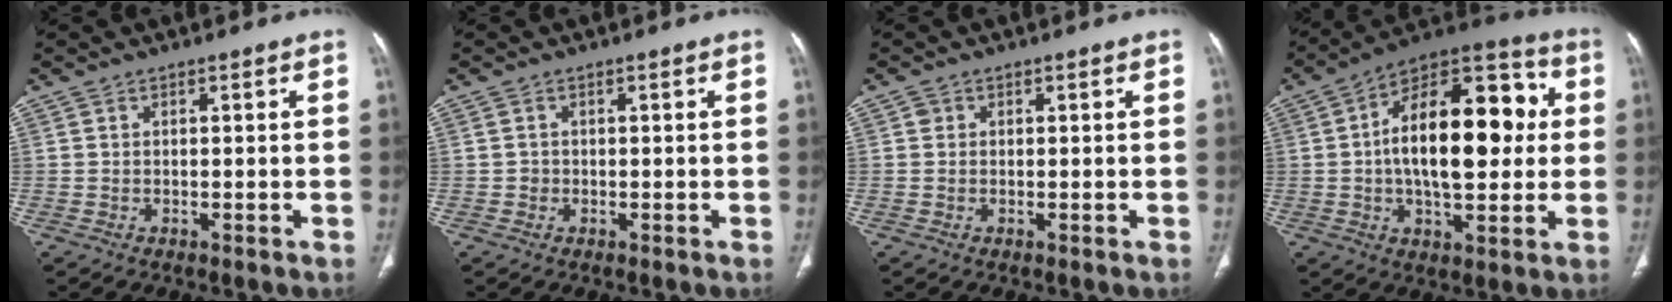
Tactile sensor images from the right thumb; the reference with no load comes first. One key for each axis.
{"total": 0.8, "fx": 0.0, "fy": 0.7, "fz": 0.2, "tx": 0.000, "ty": 0.002, "tz": 0.001}
{"total": 0.8, "fx": 0.2, "fy": 0.8, "fz": 0.1, "tx": 0.005, "ty": 0.001, "tz": 0.003}
{"total": 23.1, "fx": 2.1, "fy": 11.5, "fz": 19.9, "tx": -0.287, "ty": 0.030, "tz": 0.024}